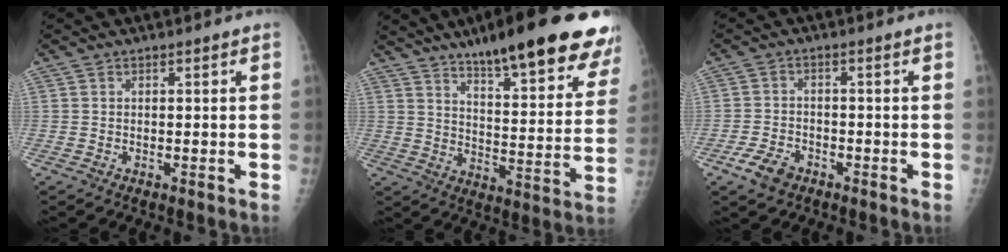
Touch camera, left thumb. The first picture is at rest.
{"total": 25.8, "force": [18.9, 5.5, 16.7], "torque": [-0.198, -0.073, 0.256]}
{"total": 4.7, "force": [-2.8, 2.9, 2.4], "torque": [-0.046, 0.011, -0.048]}